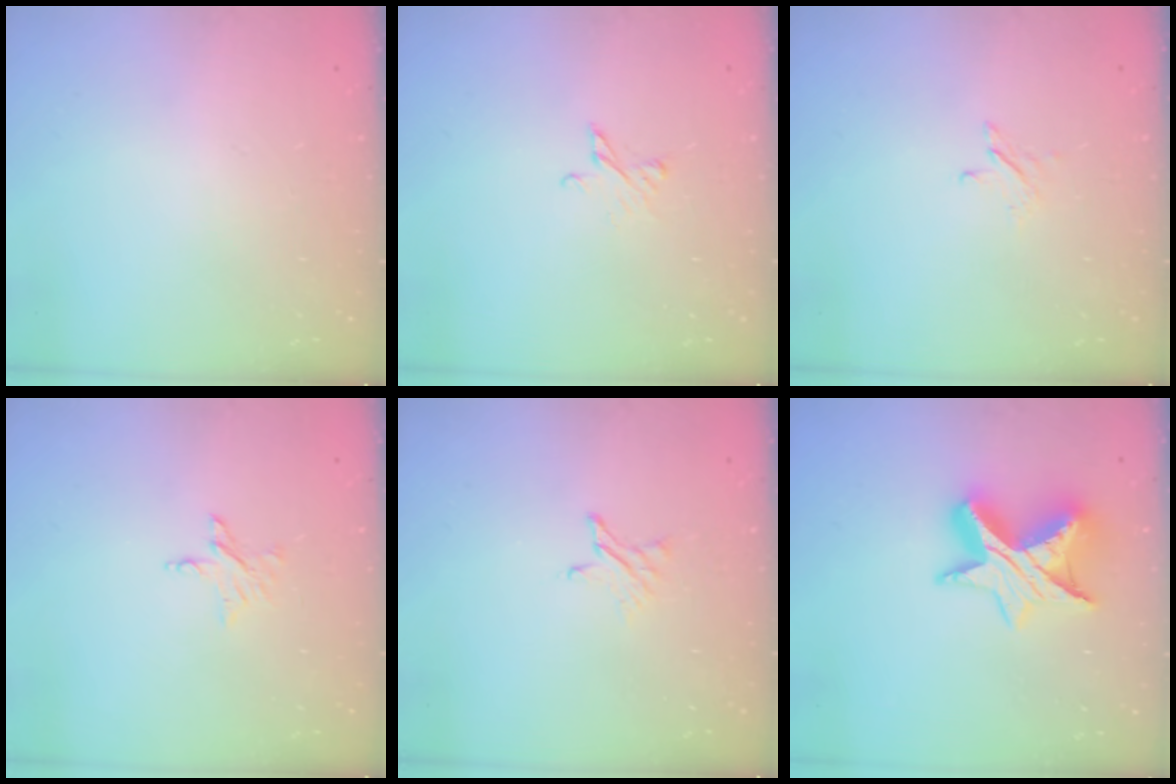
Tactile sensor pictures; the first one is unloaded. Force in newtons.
{"total": 3.3, "press": 3.3, "slide": 0.3}
{"total": 2.8, "press": 2.8, "slide": 0.3}
{"total": 4.0, "press": 4.0, "slide": 0.3}
{"total": 2.4, "press": 2.4, "slide": 0.2}
{"total": 14.4, "press": 14.4, "slide": 0.8}